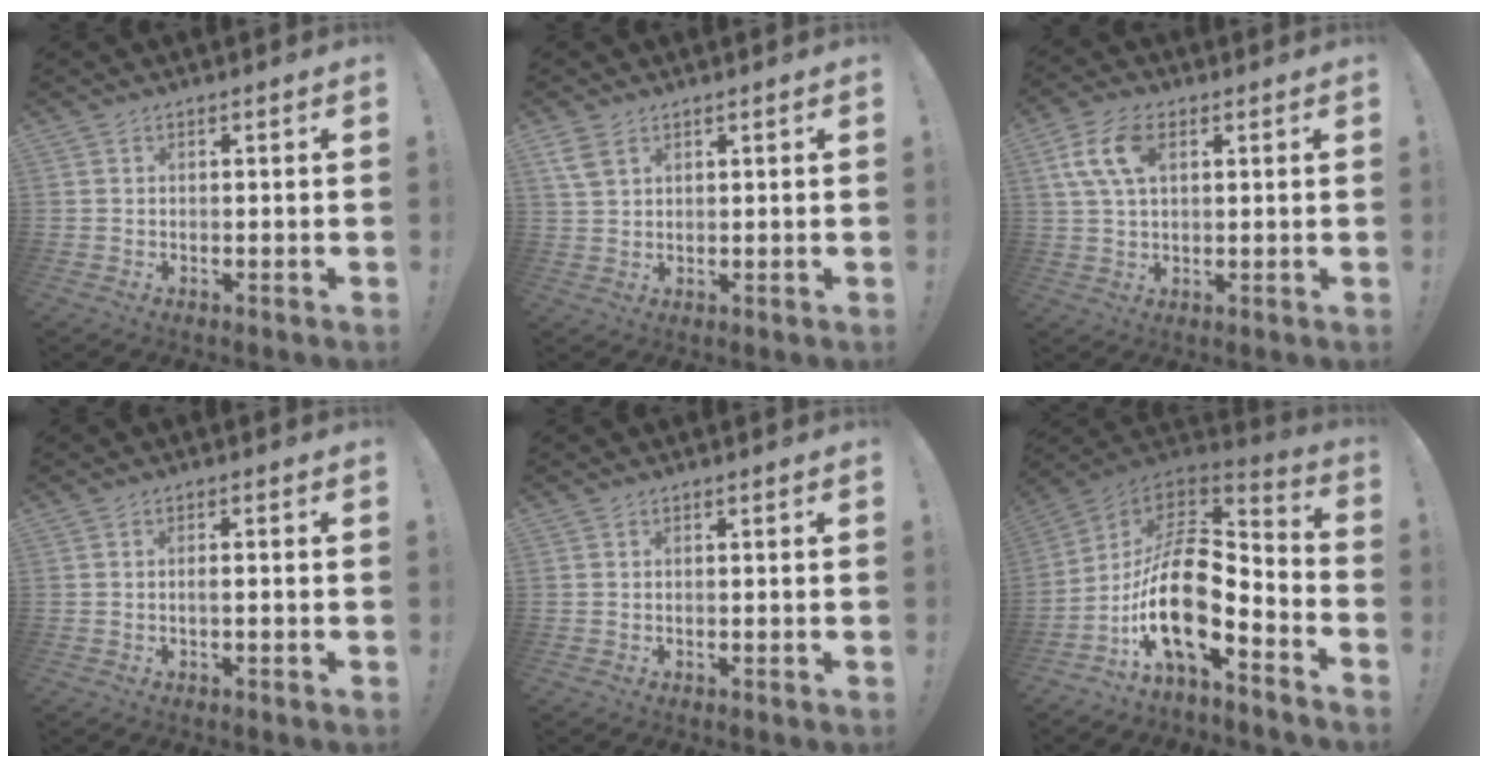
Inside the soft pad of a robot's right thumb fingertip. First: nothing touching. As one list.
[{"total": 4.6, "force": [2.6, 2.7, 2.7], "torque": [-0.057, -0.003, 0.053]}, {"total": 10.0, "force": [3.1, 5.7, 7.6], "torque": [-0.147, 0.006, 0.059]}, {"total": 1.8, "force": [-0.8, 0.1, 1.5], "torque": [-0.035, 0.005, -0.015]}, {"total": 0.0}, {"total": 19.4, "force": [-4.3, 9.1, 16.5], "torque": [-0.326, 0.015, -0.072]}]